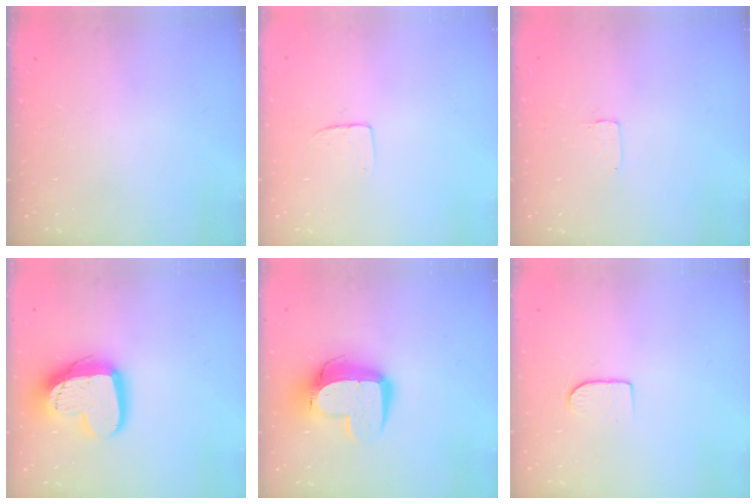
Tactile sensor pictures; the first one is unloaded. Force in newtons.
{"total": 3.8, "press": 3.8, "slide": 0.2}
{"total": 1.7, "press": 1.7, "slide": 0.1}
{"total": 16.7, "press": 16.6, "slide": 1.5}
{"total": 12.9, "press": 12.9, "slide": 1.1}
{"total": 6.0, "press": 5.9, "slide": 0.6}